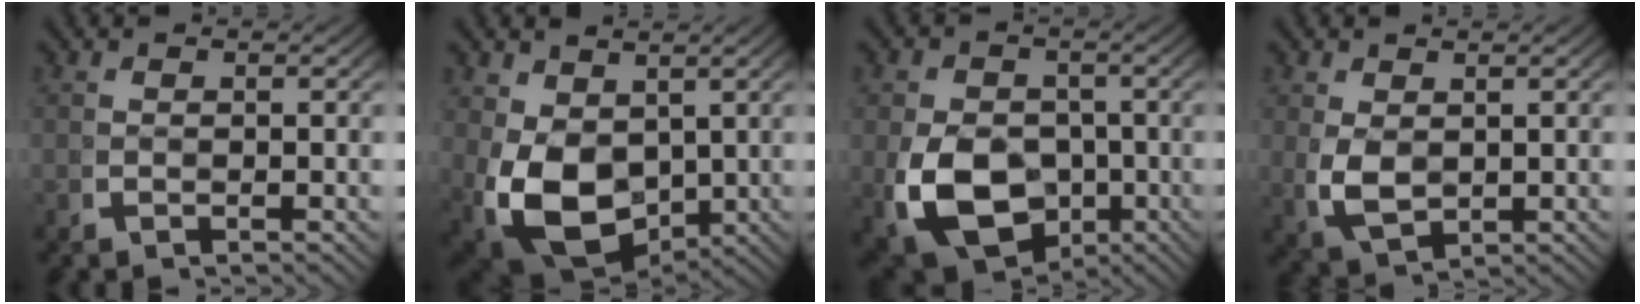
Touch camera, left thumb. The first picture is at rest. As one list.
[{"total": 9.5, "force": [-1.8, 6.9, 6.3], "torque": [-0.158, -0.068, 0.009]}, {"total": 10.9, "force": [-3.0, 8.4, 6.3], "torque": [-0.139, -0.059, -0.023]}, {"total": 3.6, "force": [0.5, 2.6, 2.5], "torque": [-0.071, -0.025, 0.032]}]